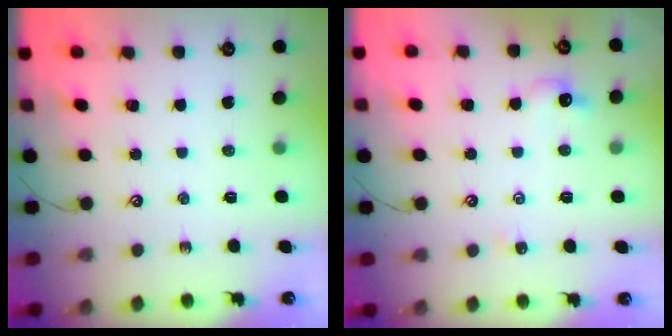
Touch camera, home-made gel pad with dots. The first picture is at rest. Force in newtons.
{"total": 2.7, "press": 2.6, "slide": 0.5}